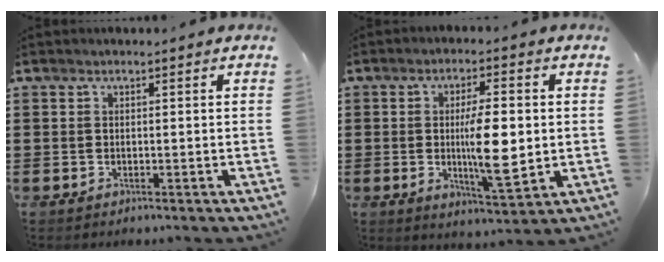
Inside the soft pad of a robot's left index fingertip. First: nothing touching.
{"total": 9.4, "force": [0.0, 2.8, 9.0], "torque": [-0.141, -0.010, -0.003]}